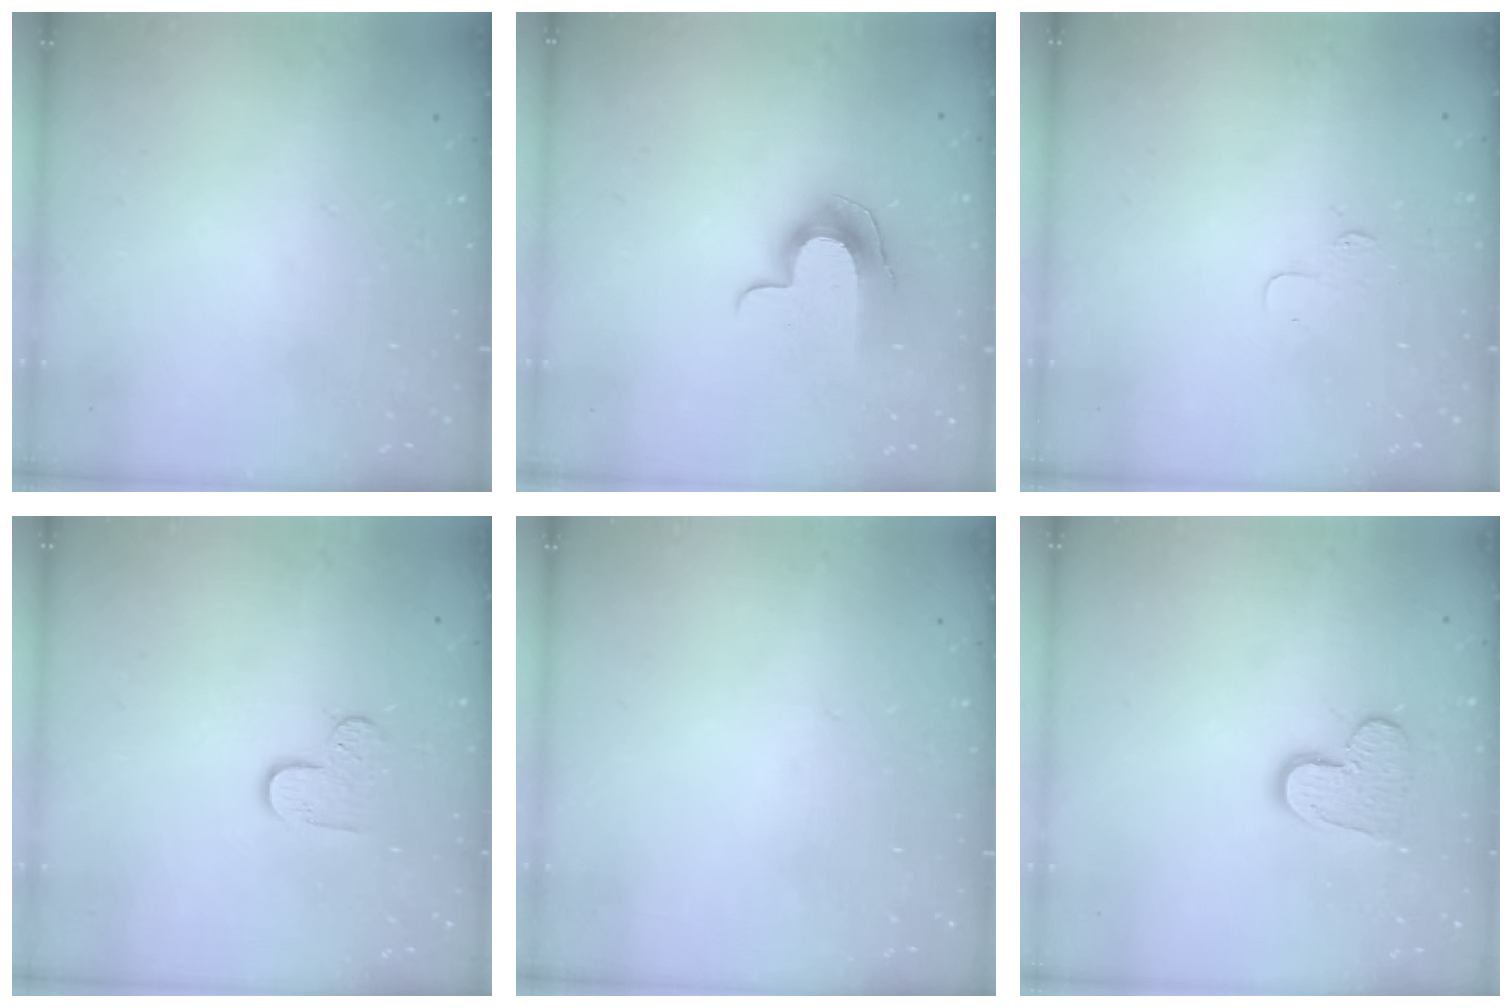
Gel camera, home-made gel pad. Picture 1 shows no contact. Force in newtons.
{"total": 11.8, "press": 11.8, "slide": 0.7}
{"total": 3.6, "press": 3.6, "slide": 0.4}
{"total": 4.8, "press": 4.7, "slide": 0.5}
{"total": 0.0}
{"total": 9.4, "press": 9.4, "slide": 0.6}